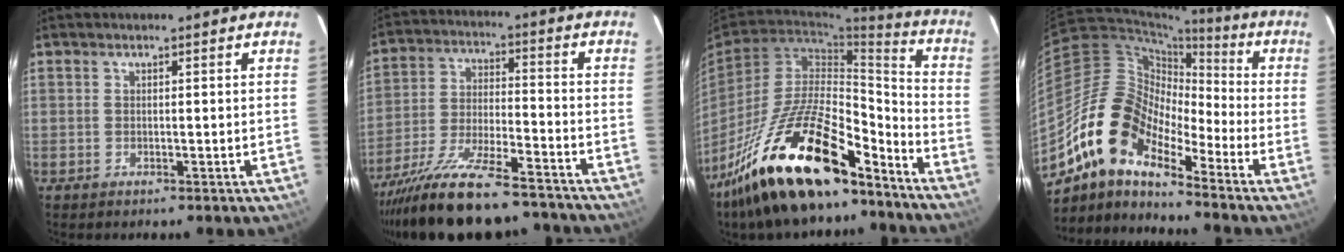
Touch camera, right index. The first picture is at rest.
{"total": 20.5, "force": [-17.0, 4.9, 10.2], "torque": [-0.198, -0.037, -0.267]}
{"total": 24.5, "force": [-17.7, 7.7, 15.1], "torque": [-0.268, -0.008, -0.293]}
{"total": 14.4, "force": [-9.9, 5.6, 8.9], "torque": [-0.145, 0.008, -0.207]}